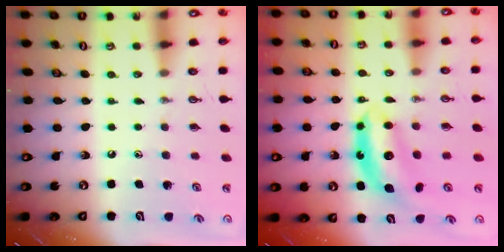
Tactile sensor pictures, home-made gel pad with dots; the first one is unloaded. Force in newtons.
{"total": 7.2, "press": 7.2, "slide": 0.2}